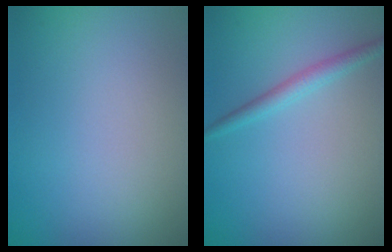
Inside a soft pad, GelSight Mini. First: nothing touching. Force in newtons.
{"total": 1.8, "press": 1.8, "slide": 0.0}